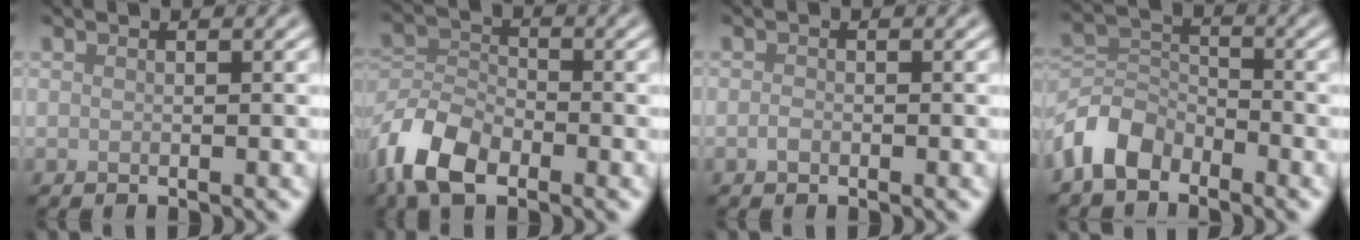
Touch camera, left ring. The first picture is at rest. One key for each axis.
{"total": 6.9, "fx": -4.2, "fy": 3.8, "fz": 4.0, "tx": -0.083, "ty": 0.001, "tz": -0.095}
{"total": 0.7, "fx": -0.3, "fy": 0.5, "fz": 0.4, "tx": -0.009, "ty": 0.000, "tz": -0.008}
{"total": 4.6, "fx": -3.2, "fy": 2.7, "fz": 1.9, "tx": -0.040, "ty": 0.004, "tz": -0.078}